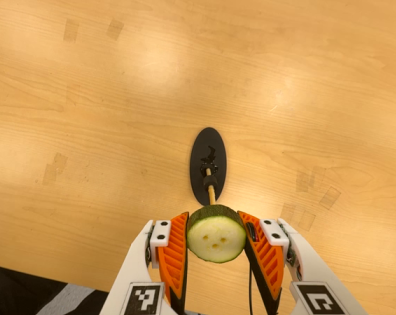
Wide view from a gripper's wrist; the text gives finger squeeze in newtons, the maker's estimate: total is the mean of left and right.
{"total": 8.0, "left": 8.0, "right": 8.0}